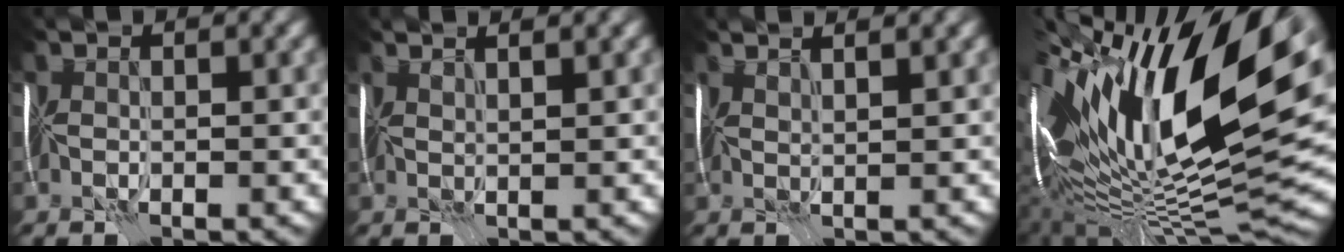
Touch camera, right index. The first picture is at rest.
{"total": 3.0, "force": [2.1, 1.0, 2.0], "torque": [-0.008, 0.017, 0.007]}
{"total": 3.4, "force": [2.3, 1.1, 2.2], "torque": [-0.009, 0.020, 0.009]}
{"total": 18.2, "force": [5.4, 7.0, 16.0], "torque": [-0.290, 0.019, 0.081]}